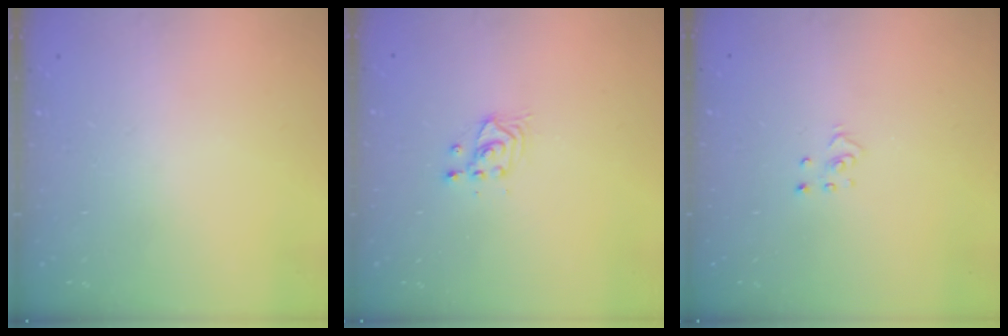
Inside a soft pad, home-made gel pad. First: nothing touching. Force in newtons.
{"total": 3.4, "press": 3.4, "slide": 0.4}
{"total": 2.8, "press": 2.8, "slide": 0.3}